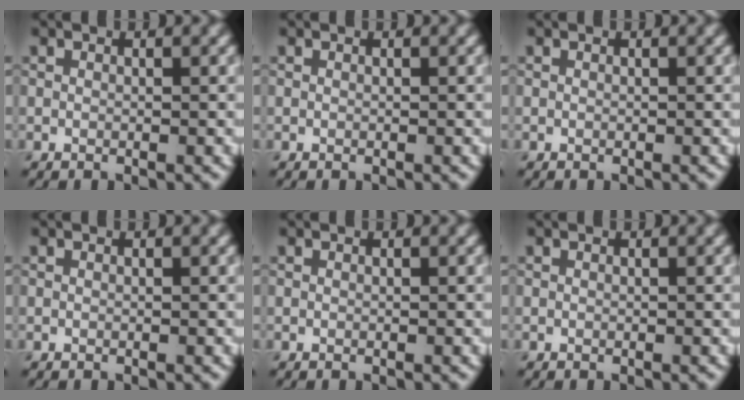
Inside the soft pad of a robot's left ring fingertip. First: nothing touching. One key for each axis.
{"total": 0.0}
{"total": 0.0}
{"total": 0.0}
{"total": 0.0}
{"total": 0.0}